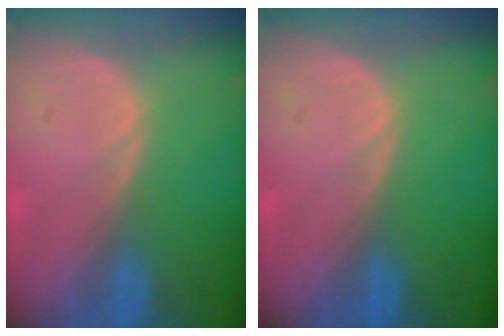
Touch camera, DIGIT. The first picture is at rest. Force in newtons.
{"total": 0.0}